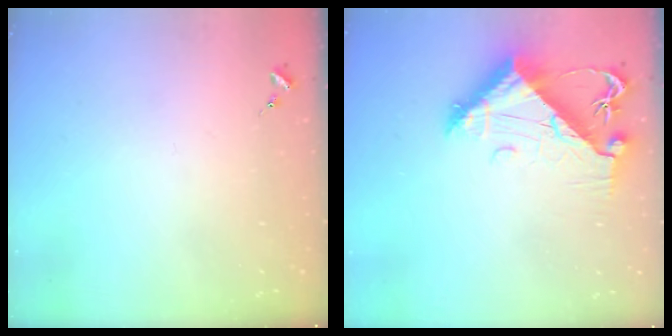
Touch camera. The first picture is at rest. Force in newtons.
{"total": 9.1, "press": 9.1, "slide": 1.1}